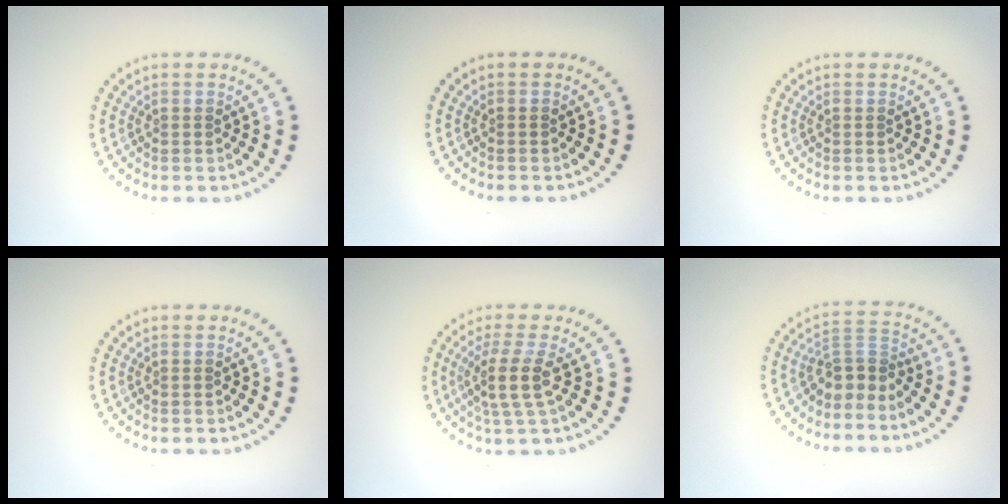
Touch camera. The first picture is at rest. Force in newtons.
{"total": 0.0}
{"total": 0.0}
{"total": 0.0}
{"total": 3.4, "press": 2.6, "slide": 2.1}
{"total": 3.0, "press": 2.1, "slide": 2.2}